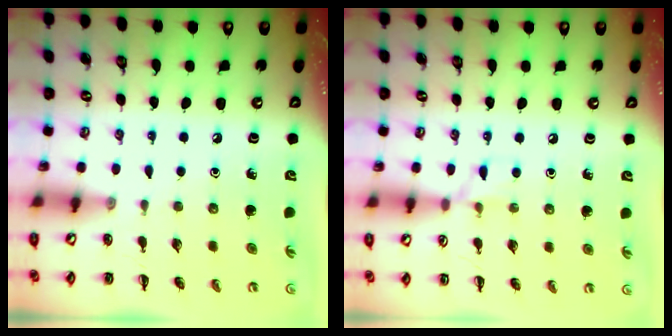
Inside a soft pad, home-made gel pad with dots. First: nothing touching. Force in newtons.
{"total": 5.0, "press": 4.8, "slide": 1.5}